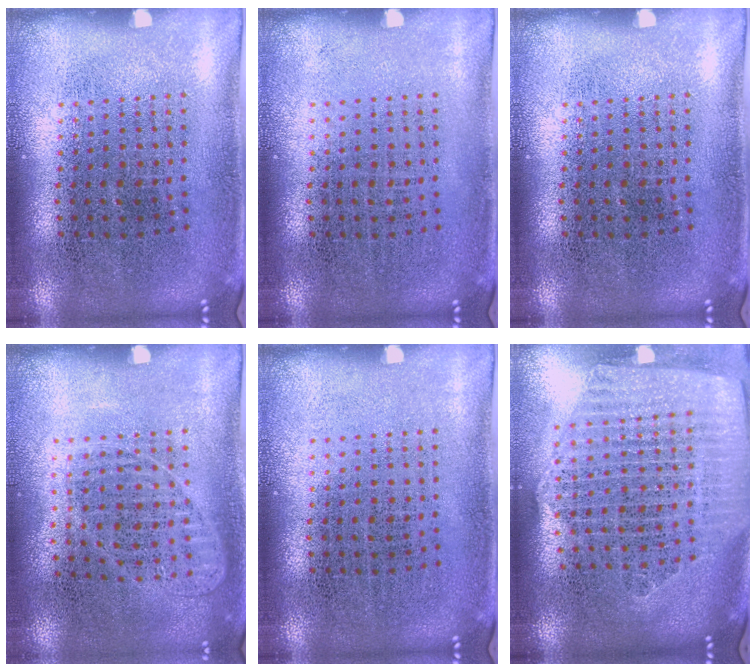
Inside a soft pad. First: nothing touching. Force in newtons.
{"total": 0.0}
{"total": 0.0}
{"total": 0.9, "press": 0.9, "slide": 0.1}
{"total": 0.0}
{"total": 2.5, "press": 2.2, "slide": 1.2}